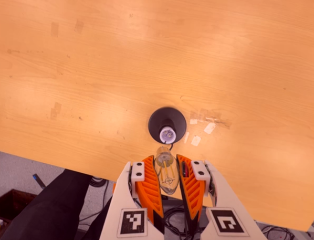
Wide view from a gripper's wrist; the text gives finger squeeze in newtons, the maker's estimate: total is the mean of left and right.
{"total": 22.9, "left": 26.7, "right": 19.0}